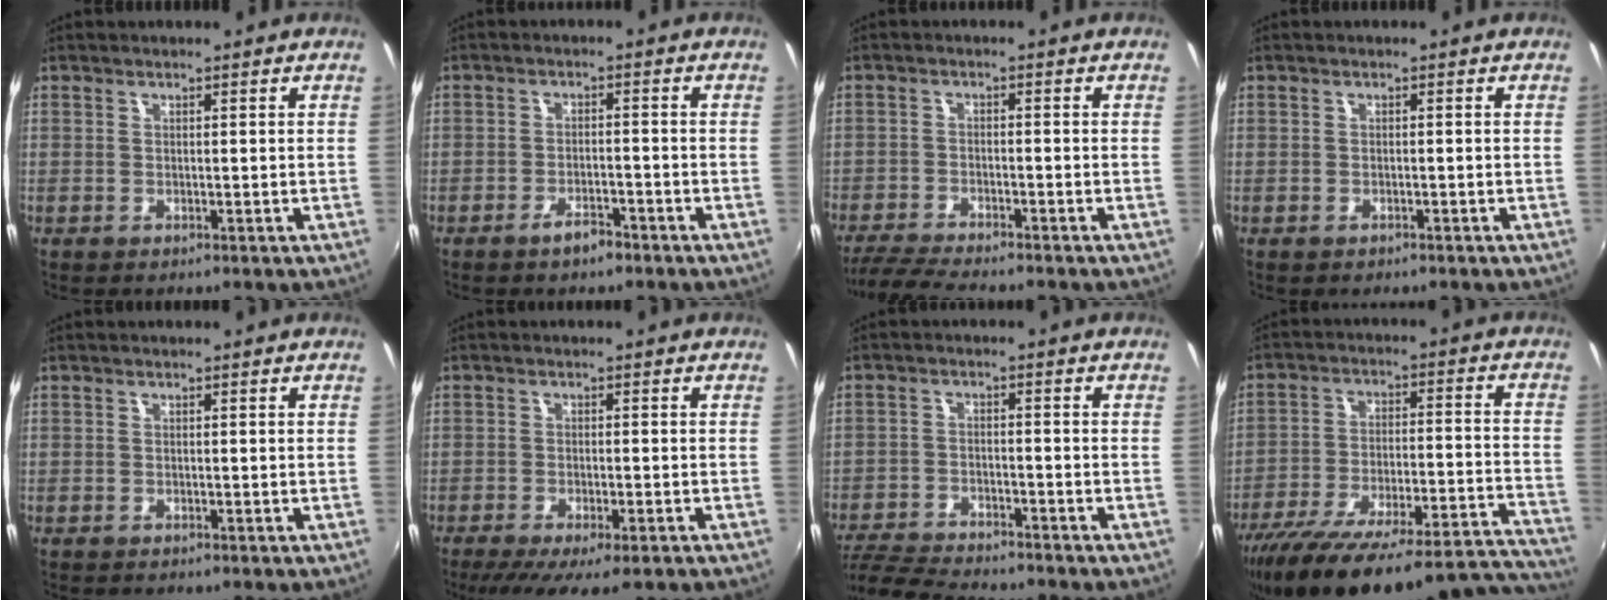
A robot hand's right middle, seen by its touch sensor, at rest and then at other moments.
{"total": 3.5, "force": [-2.6, 1.2, 1.8], "torque": [-0.042, 0.000, -0.042]}
{"total": 8.3, "force": [-7.5, 0.6, 3.5], "torque": [-0.094, -0.022, -0.131]}
{"total": 1.0, "force": [-0.7, 0.7, 0.2], "torque": [-0.006, -0.002, -0.011]}
{"total": 0.9, "force": [-0.9, 0.2, 0.1], "torque": [-0.005, -0.005, -0.017]}
{"total": 10.1, "force": [-7.3, 2.6, 6.6], "torque": [-0.139, -0.041, -0.115]}
{"total": 13.1, "force": [-11.8, 2.5, 5.2], "torque": [-0.134, -0.022, -0.206]}
{"total": 31.5, "force": [-27.8, 4.9, 13.9], "torque": [-0.196, -0.038, -0.389]}